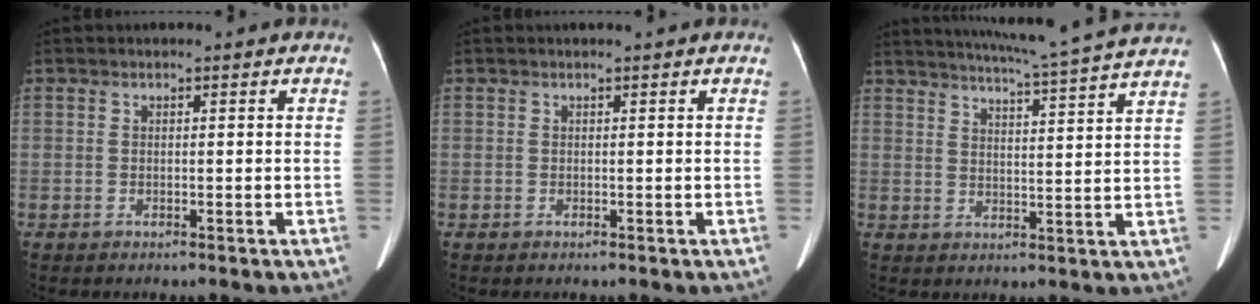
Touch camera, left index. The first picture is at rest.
{"total": 0.0}
{"total": 16.8, "force": [15.3, -1.6, 6.6], "torque": [-0.120, -0.025, 0.193]}